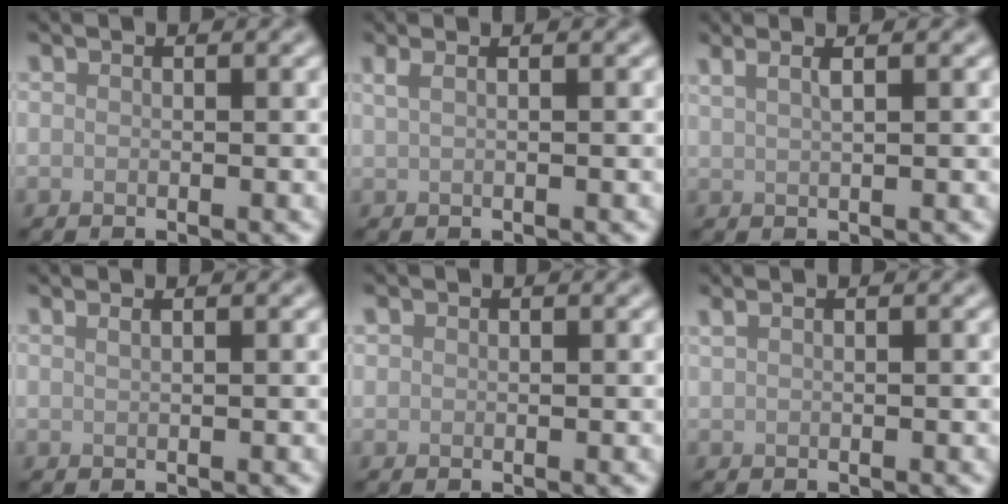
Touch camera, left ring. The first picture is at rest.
{"total": 1.8, "force": [0.9, 0.8, 1.3], "torque": [-0.023, -0.003, 0.005]}
{"total": 2.7, "force": [1.7, 1.0, 1.9], "torque": [-0.013, 0.006, 0.005]}
{"total": 1.4, "force": [0.9, 0.7, 0.9], "torque": [0.000, -0.004, 0.000]}
{"total": 0.6, "force": [0.4, 0.5, 0.1], "torque": [0.000, 0.001, 0.008]}
{"total": 1.3, "force": [0.8, 0.6, 0.8], "torque": [-0.015, -0.003, 0.010]}